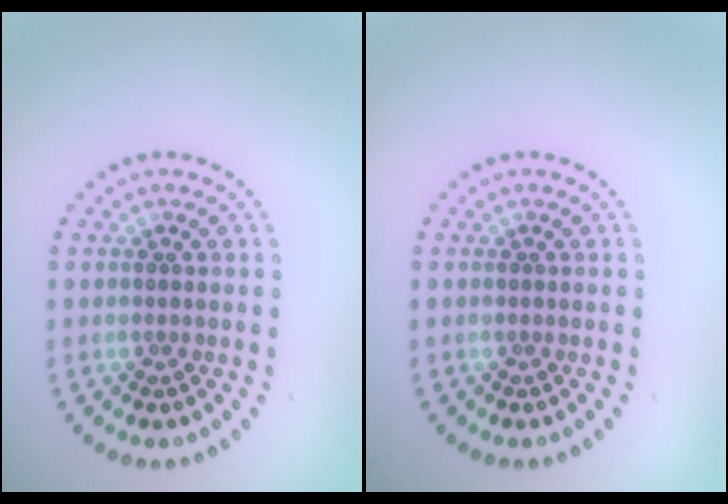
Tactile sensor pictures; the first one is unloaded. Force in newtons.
{"total": 0.0}